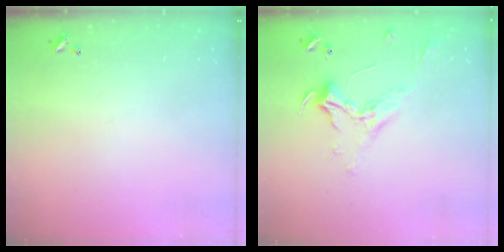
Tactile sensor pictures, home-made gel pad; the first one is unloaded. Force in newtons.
{"total": 2.5, "press": 2.3, "slide": 0.8}